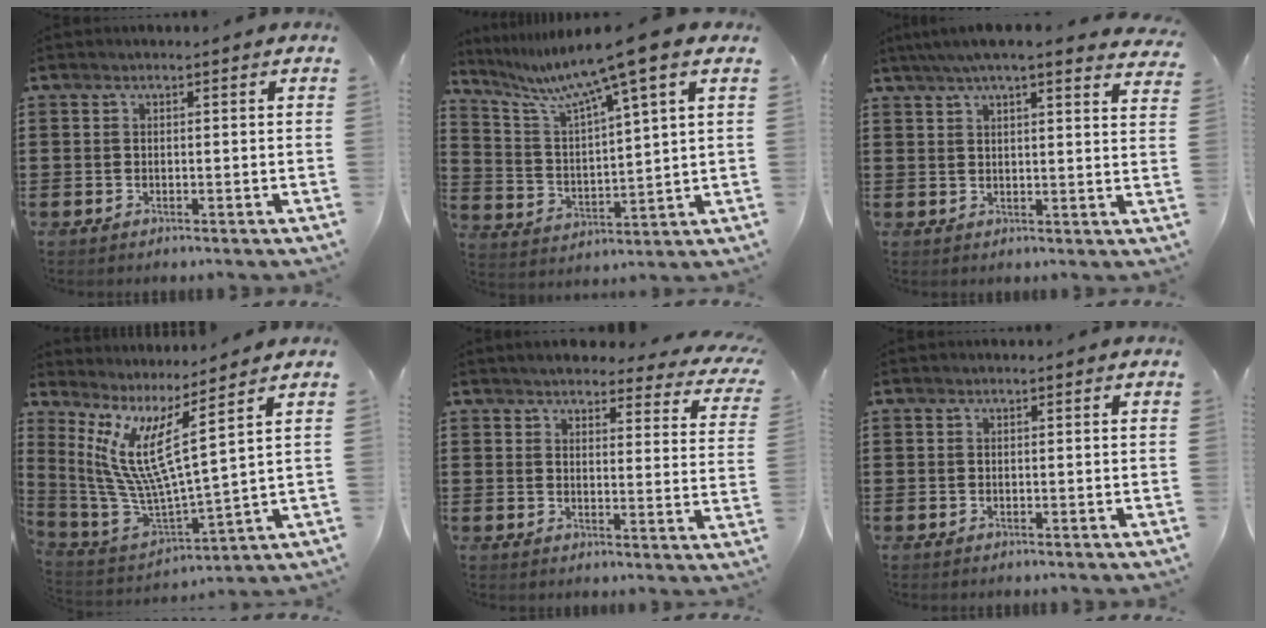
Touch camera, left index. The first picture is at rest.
{"total": 10.0, "force": [7.6, -0.5, 6.5], "torque": [-0.152, -0.038, 0.122]}
{"total": 5.0, "force": [4.4, 0.3, 2.4], "torque": [-0.060, -0.008, 0.078]}
{"total": 10.1, "force": [4.7, 1.6, 8.8], "torque": [-0.204, -0.052, 0.075]}
{"total": 3.8, "force": [3.6, 0.5, 1.1], "torque": [-0.031, -0.023, 0.060]}
{"total": 0.0}